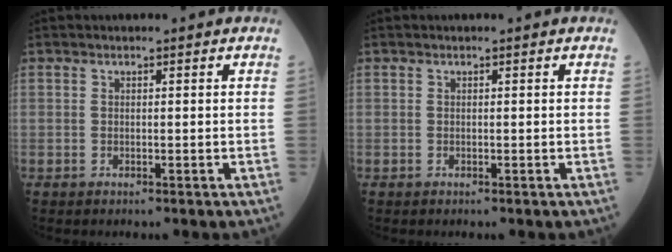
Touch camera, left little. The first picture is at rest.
{"total": 0.0}